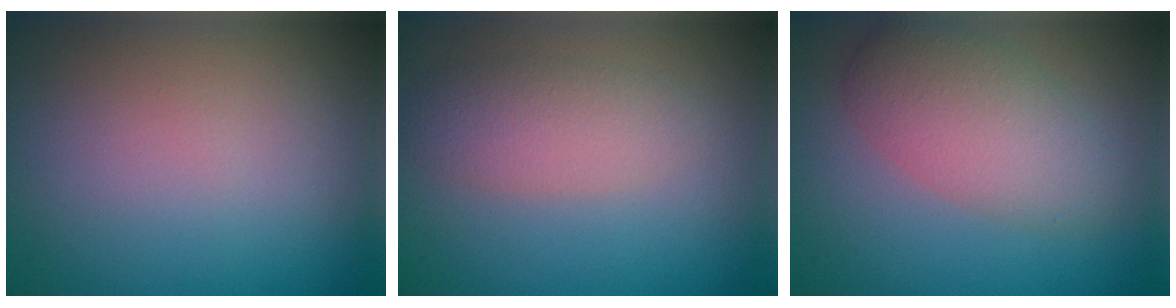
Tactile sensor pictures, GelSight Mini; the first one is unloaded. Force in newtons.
{"total": 3.1, "press": 3.1, "slide": 0.2}
{"total": 5.0, "press": 5.0, "slide": 0.2}